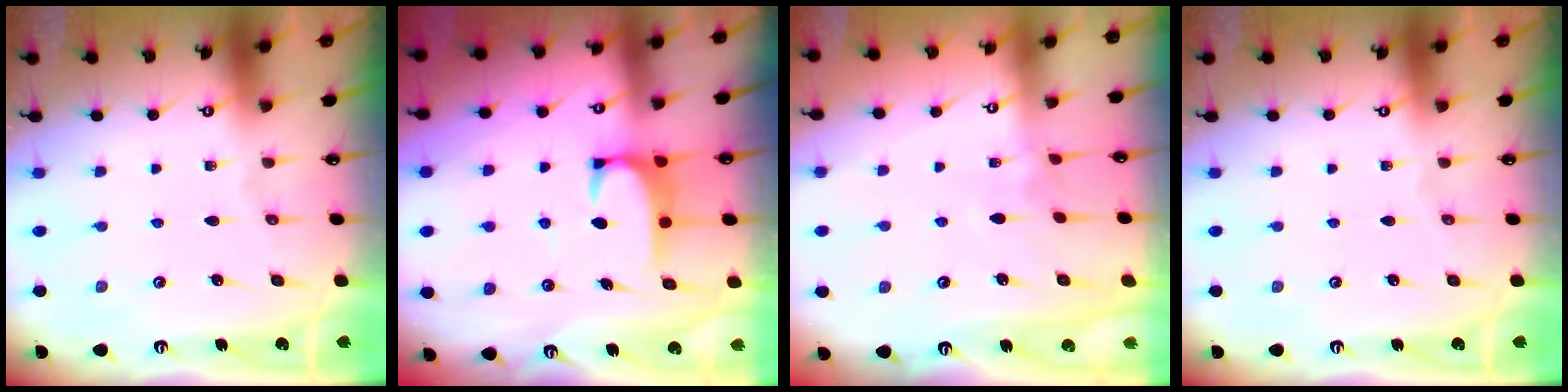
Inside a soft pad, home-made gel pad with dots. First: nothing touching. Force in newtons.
{"total": 2.4, "press": 2.3, "slide": 0.7}
{"total": 2.4, "press": 2.4, "slide": 0.3}
{"total": 0.0}